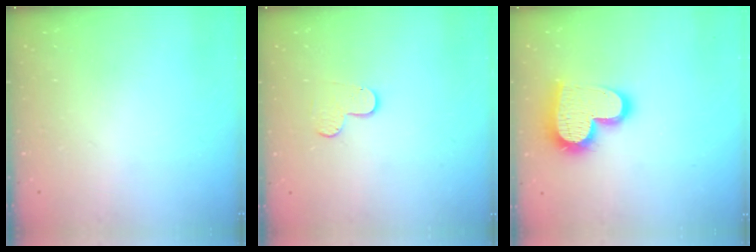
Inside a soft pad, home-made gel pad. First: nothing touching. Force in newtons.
{"total": 4.0, "press": 4.0, "slide": 0.2}
{"total": 18.2, "press": 18.1, "slide": 1.3}